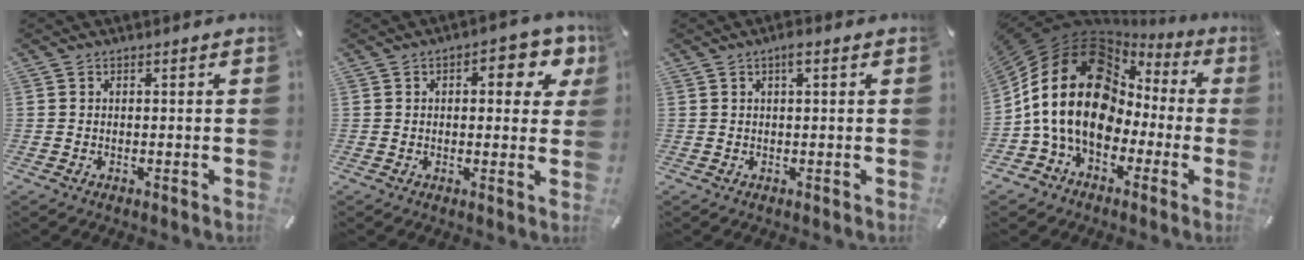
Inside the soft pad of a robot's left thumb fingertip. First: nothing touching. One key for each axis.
{"total": 7.7, "fx": 2.4, "fy": 4.0, "fz": 6.1, "tx": -0.074, "ty": -0.006, "tz": 0.033}
{"total": 2.2, "fx": 0.9, "fy": 0.5, "fz": 1.9, "tx": -0.040, "ty": 0.004, "tz": 0.014}
{"total": 21.2, "fx": 1.3, "fy": 16.8, "fz": 12.9, "tx": -0.271, "ty": -0.017, "tz": 0.018}